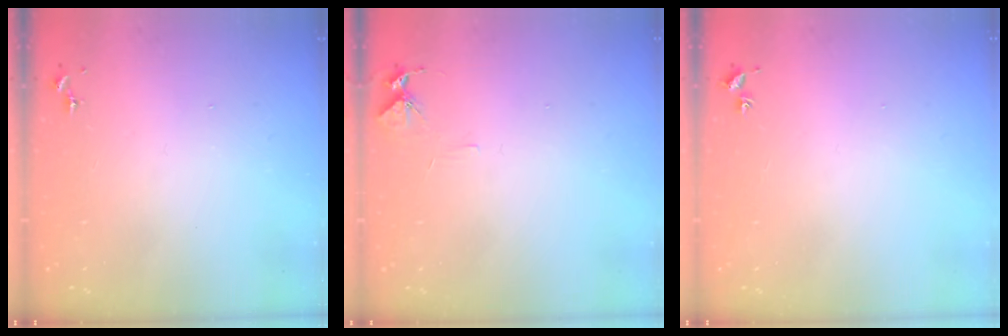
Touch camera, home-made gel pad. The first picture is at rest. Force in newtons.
{"total": 5.4, "press": 5.4, "slide": 0.6}
{"total": 1.8, "press": 1.8, "slide": 0.2}